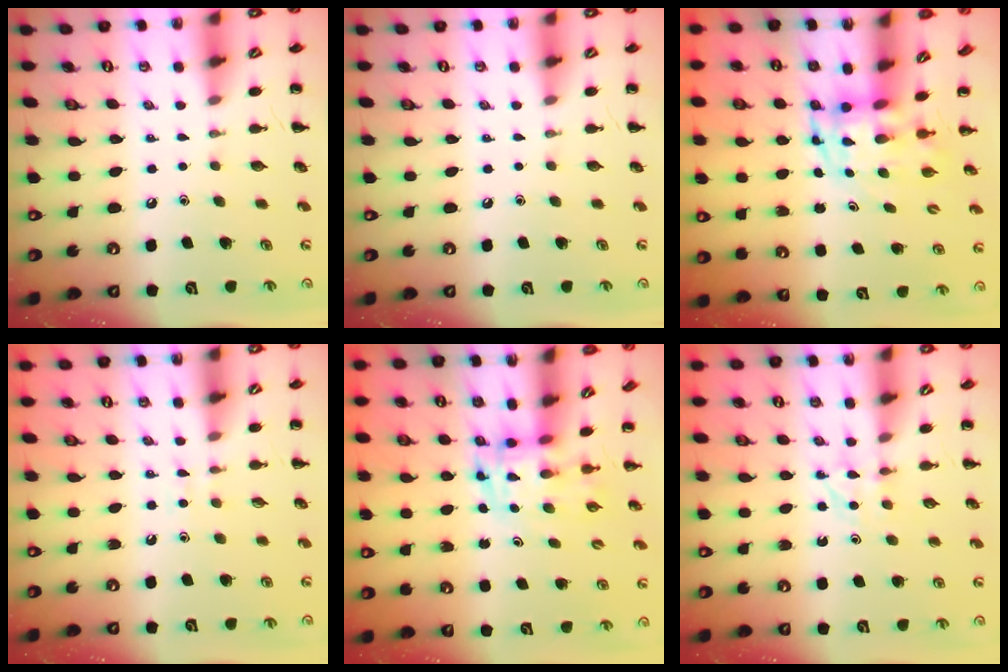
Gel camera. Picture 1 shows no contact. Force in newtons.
{"total": 0.0}
{"total": 3.6, "press": 3.5, "slide": 0.8}
{"total": 4.1, "press": 3.9, "slide": 1.5}
{"total": 3.6, "press": 3.6, "slide": 0.7}
{"total": 4.1, "press": 3.8, "slide": 1.5}